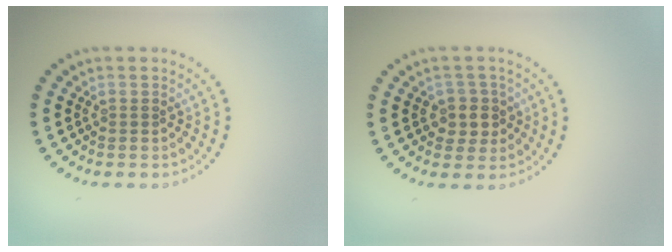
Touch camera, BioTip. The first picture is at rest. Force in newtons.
{"total": 2.5, "press": 2.2, "slide": 1.0}